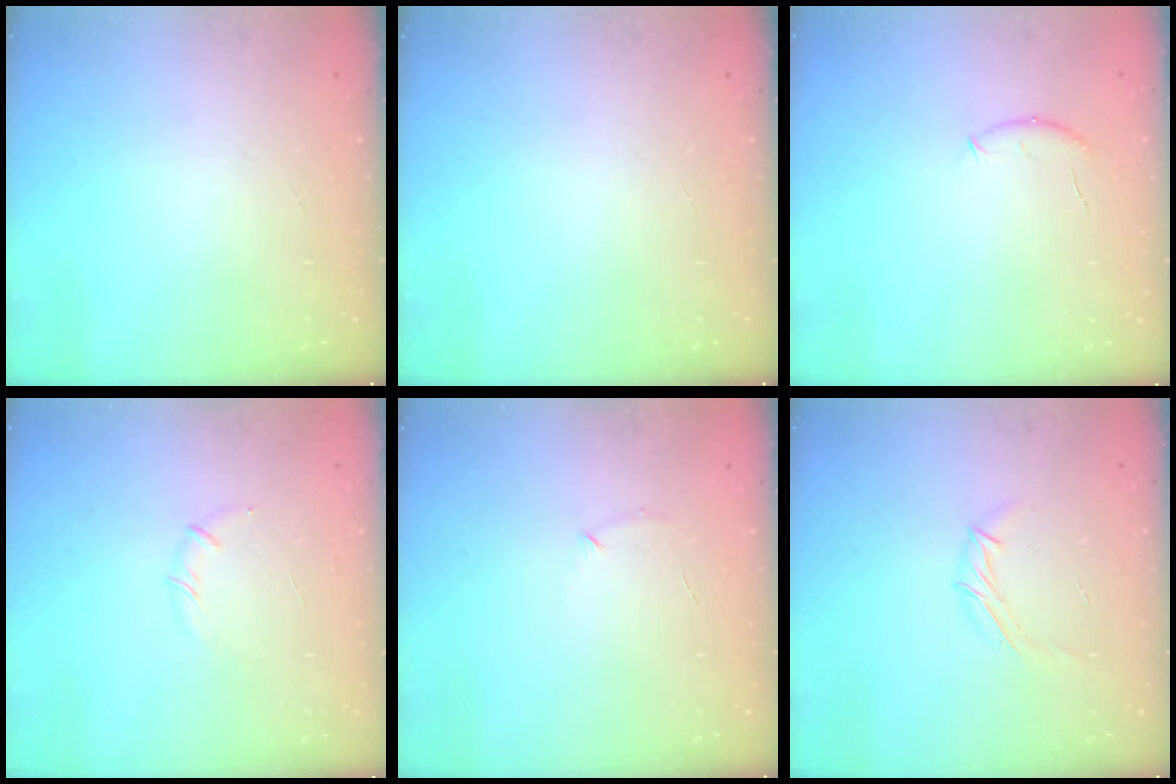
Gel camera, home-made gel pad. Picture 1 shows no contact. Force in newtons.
{"total": 0.0}
{"total": 6.4, "press": 6.3, "slide": 1.1}
{"total": 3.5, "press": 3.4, "slide": 0.8}
{"total": 4.2, "press": 4.0, "slide": 1.1}
{"total": 6.0, "press": 6.0, "slide": 0.4}